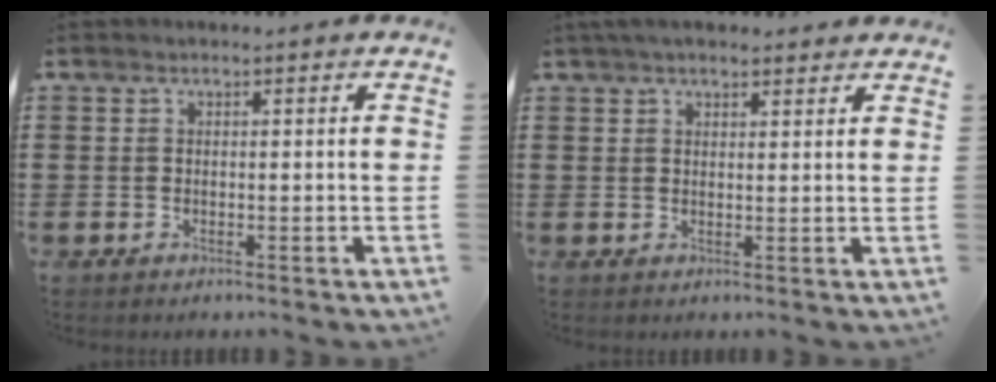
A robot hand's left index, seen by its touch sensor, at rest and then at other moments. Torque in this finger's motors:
{"motor_torque": [2.14, 0.00, 1.05, 0.21]}